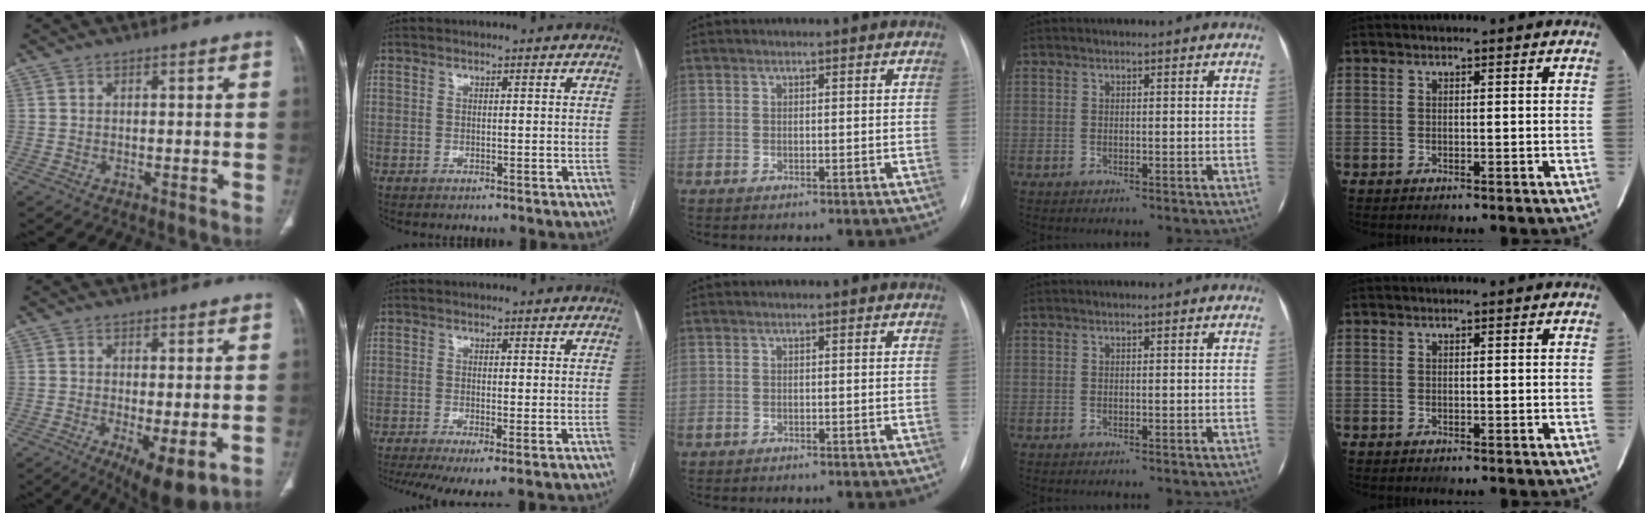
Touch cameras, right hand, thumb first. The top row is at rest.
{"thumb": {"total": 8.7, "force": [-2.6, 2.8, 7.8], "torque": [-0.124, -0.021, -0.035]}, "index": {"total": 7.1, "force": [-4.0, 1.7, 5.6], "torque": [-0.092, -0.014, -0.069]}}